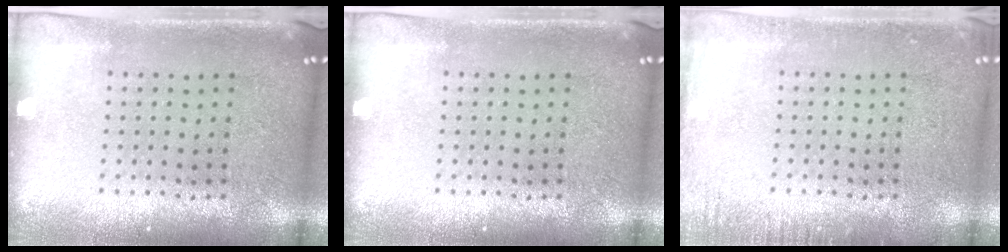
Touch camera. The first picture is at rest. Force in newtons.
{"total": 0.0}
{"total": 1.5, "press": 1.4, "slide": 0.2}